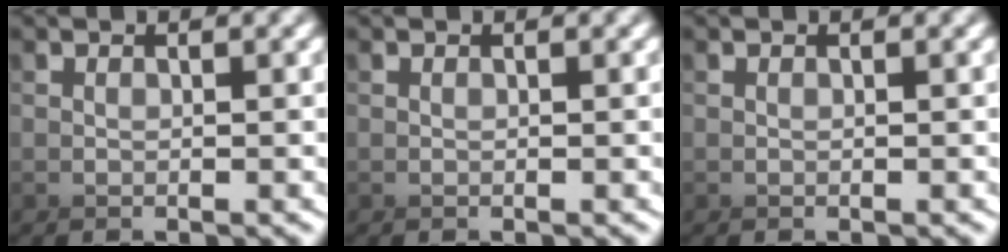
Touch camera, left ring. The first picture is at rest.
{"total": 0.0}
{"total": 0.0}